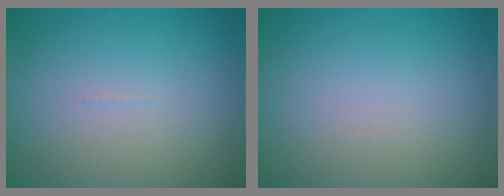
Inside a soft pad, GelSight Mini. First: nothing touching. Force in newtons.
{"total": 0.0}